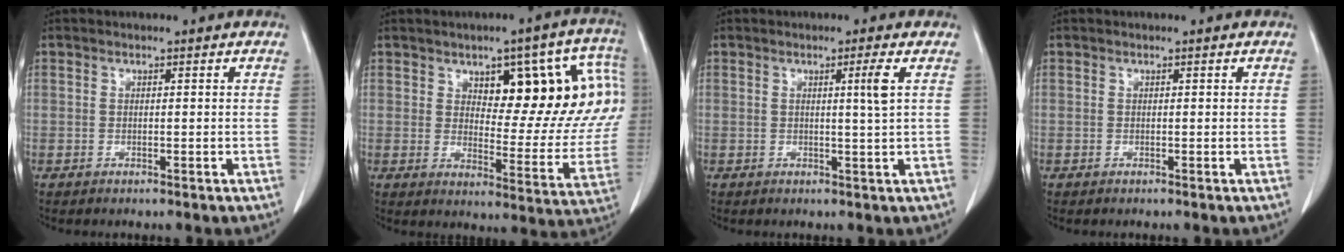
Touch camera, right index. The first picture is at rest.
{"total": 18.8, "force": [6.5, 7.1, 16.1], "torque": [-0.195, 0.019, 0.090]}
{"total": 2.5, "force": [0.7, -0.9, 2.3], "torque": [-0.040, -0.007, 0.013]}
{"total": 0.0}